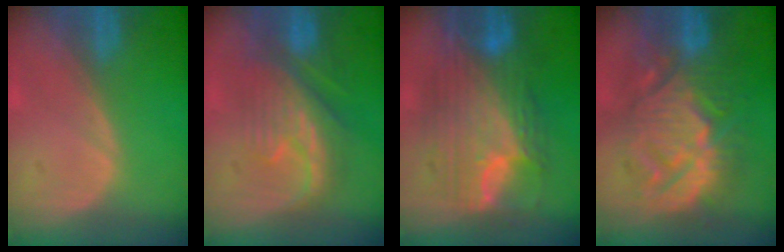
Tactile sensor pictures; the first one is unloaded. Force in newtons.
{"total": 8.0, "press": 7.9, "slide": 1.1}
{"total": 11.9, "press": 11.8, "slide": 1.0}
{"total": 12.0, "press": 11.9, "slide": 1.0}